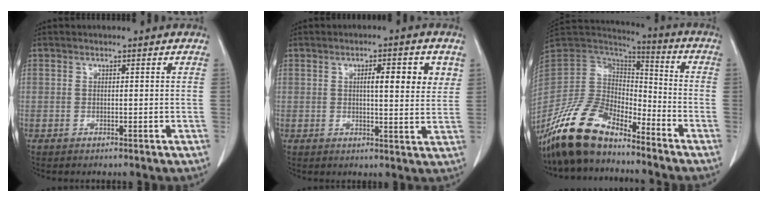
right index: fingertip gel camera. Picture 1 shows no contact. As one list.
[{"total": 6.7, "force": [2.3, 1.2, 6.2], "torque": [-0.087, 0.002, 0.027]}, {"total": 15.2, "force": [-12.1, 5.7, 7.1], "torque": [-0.149, 0.015, -0.235]}]